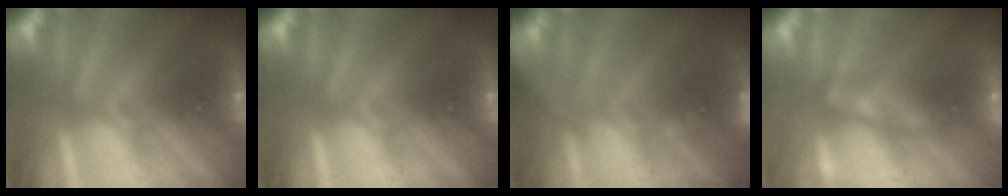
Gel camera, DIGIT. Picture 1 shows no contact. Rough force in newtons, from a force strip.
{"total": 0.0}
{"total": 2.8}
{"total": 2.4}